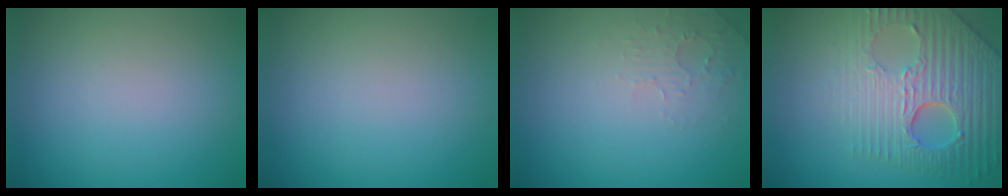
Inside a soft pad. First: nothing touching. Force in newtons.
{"total": 0.0}
{"total": 1.6, "press": 1.6, "slide": 0.4}
{"total": 6.9, "press": 5.6, "slide": 4.1}